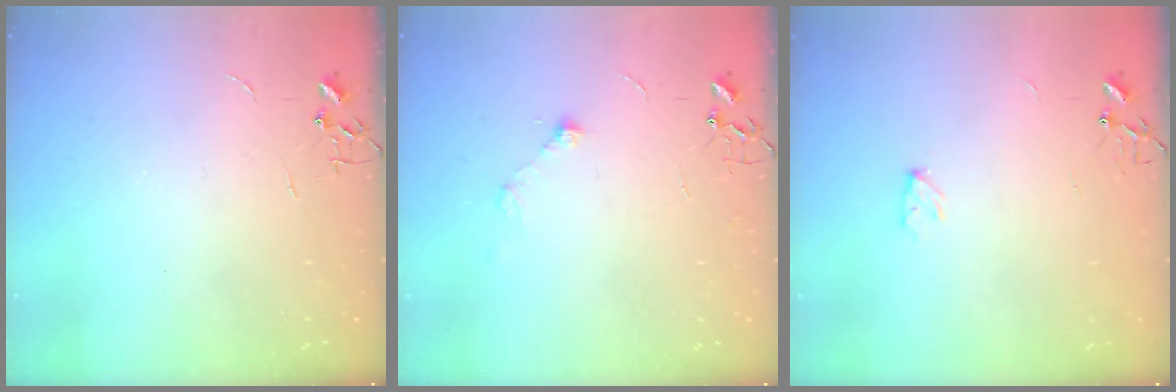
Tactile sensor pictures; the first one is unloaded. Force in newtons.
{"total": 6.0, "press": 6.0, "slide": 0.8}
{"total": 3.7, "press": 3.7, "slide": 0.6}